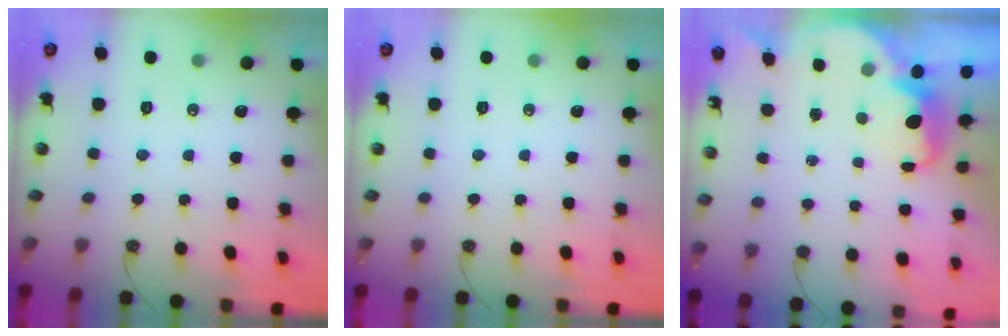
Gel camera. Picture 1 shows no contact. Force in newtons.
{"total": 0.0}
{"total": 2.5, "press": 2.5, "slide": 0.6}